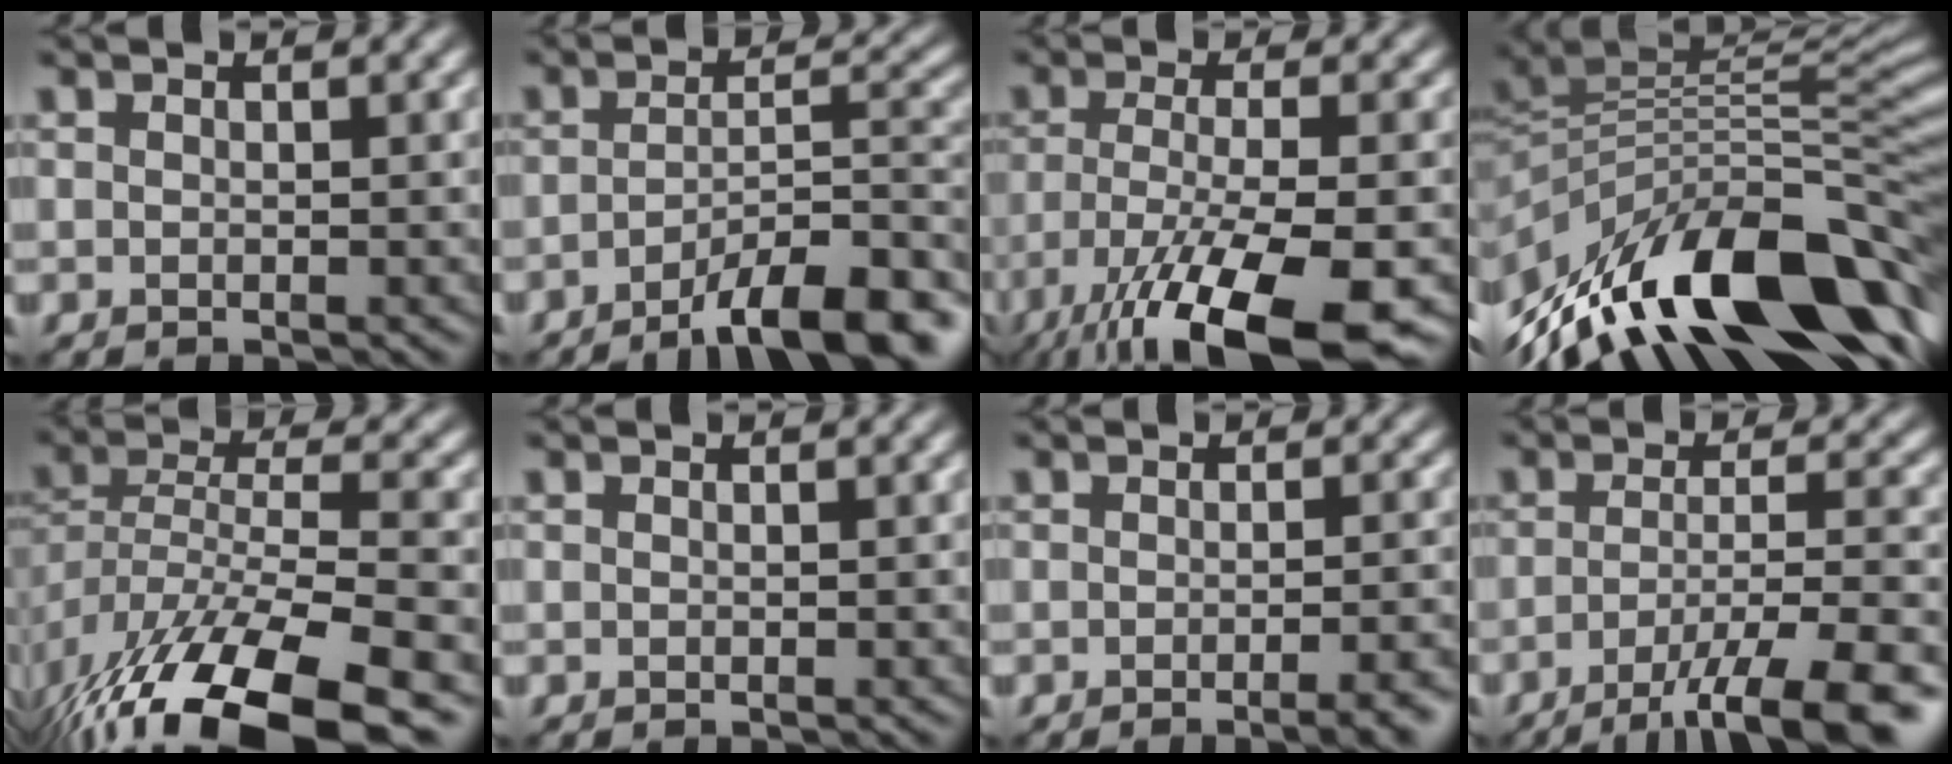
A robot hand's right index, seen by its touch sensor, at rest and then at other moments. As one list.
[{"total": 9.4, "force": [-6.0, 2.5, 6.7], "torque": [-0.090, 0.011, -0.098]}, {"total": 12.3, "force": [-7.2, 3.5, 9.3], "torque": [-0.175, -0.018, -0.124]}, {"total": 14.4, "force": [-5.2, 6.0, 12.0], "torque": [-0.205, 0.009, -0.083]}, {"total": 13.9, "force": [-8.9, 4.9, 9.6], "torque": [-0.199, -0.007, -0.137]}, {"total": 0.0}, {"total": 3.6, "force": [-2.2, 0.9, 2.7], "torque": [-0.022, 0.006, -0.029]}, {"total": 10.1, "force": [-5.7, 2.2, 8.0], "torque": [-0.112, 0.007, -0.085]}]